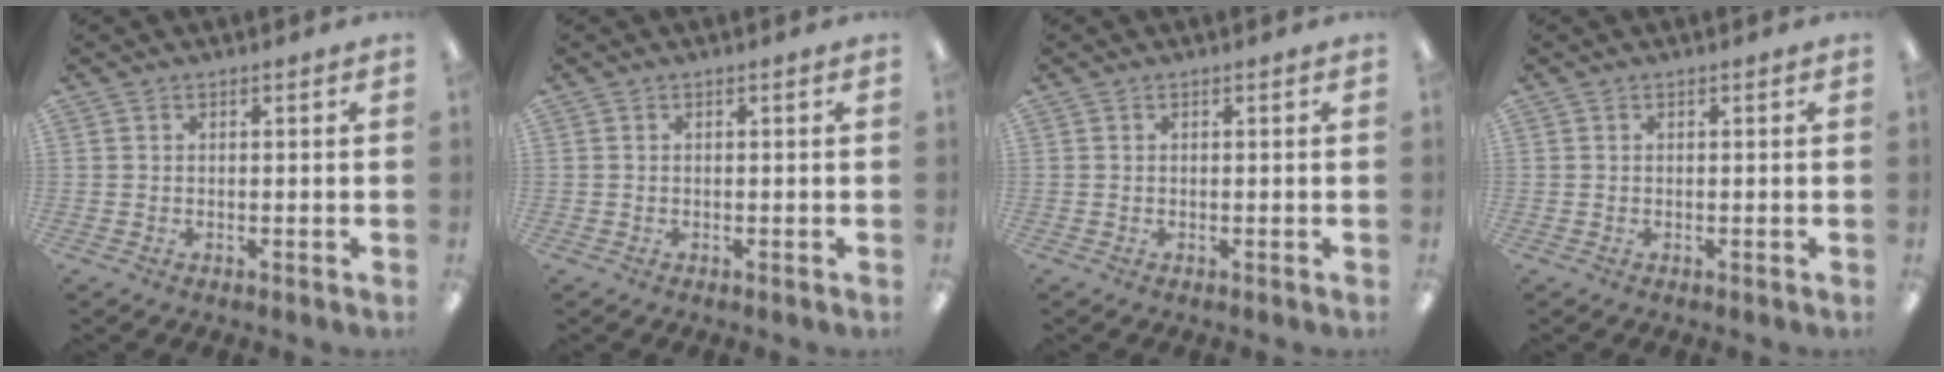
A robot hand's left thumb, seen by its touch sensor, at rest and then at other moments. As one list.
[{"total": 0.0}, {"total": 0.0}, {"total": 0.0}]